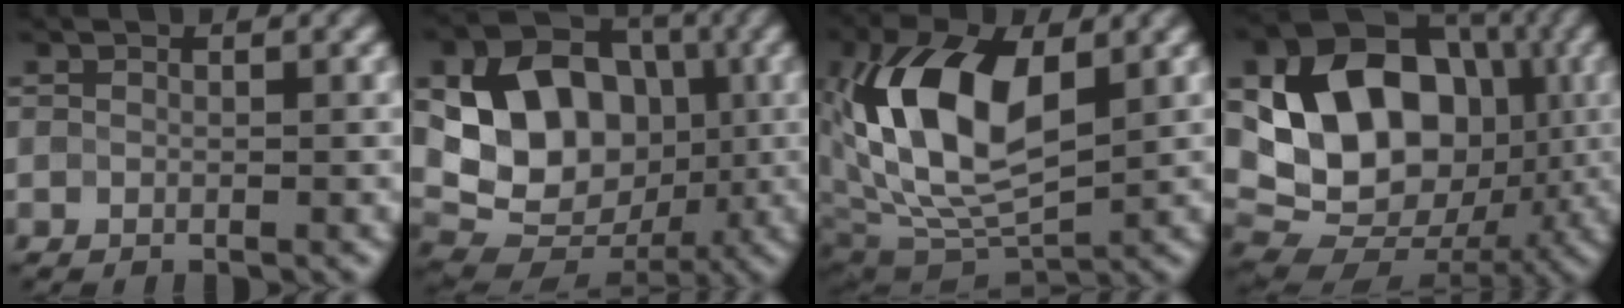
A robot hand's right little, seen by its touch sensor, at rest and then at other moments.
{"total": 11.6, "force": [0.8, 9.1, 7.1], "torque": [-0.116, -0.001, 0.010]}
{"total": 11.3, "force": [1.9, 6.2, 9.3], "torque": [-0.186, 0.009, 0.031]}
{"total": 15.6, "force": [1.1, 11.9, 10.0], "torque": [-0.170, 0.007, 0.020]}